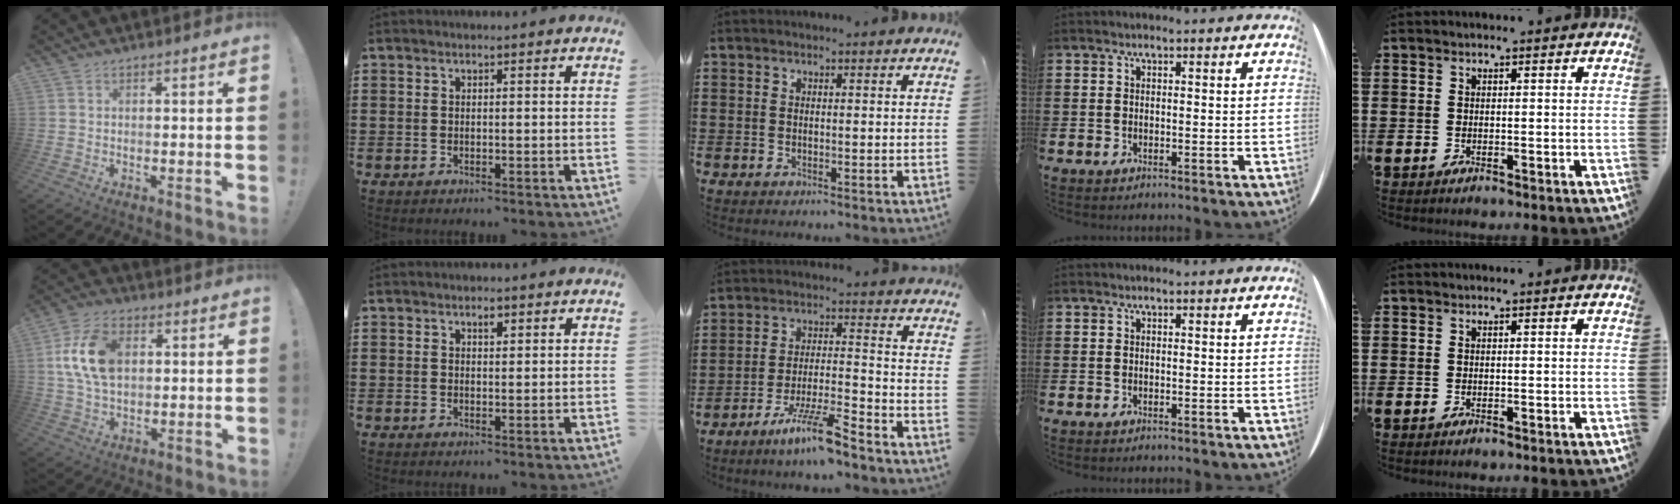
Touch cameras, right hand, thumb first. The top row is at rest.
{"thumb": {"total": 14.7, "force": [3.2, 9.7, 10.7], "torque": [-0.198, 0.006, 0.060]}, "index": {"total": 1.3, "force": [0.7, 0.6, 0.8], "torque": [-0.019, 0.004, 0.013]}, "middle": {"total": 8.5, "force": [-6.4, 0.7, 5.5], "torque": [-0.112, -0.004, -0.122]}}